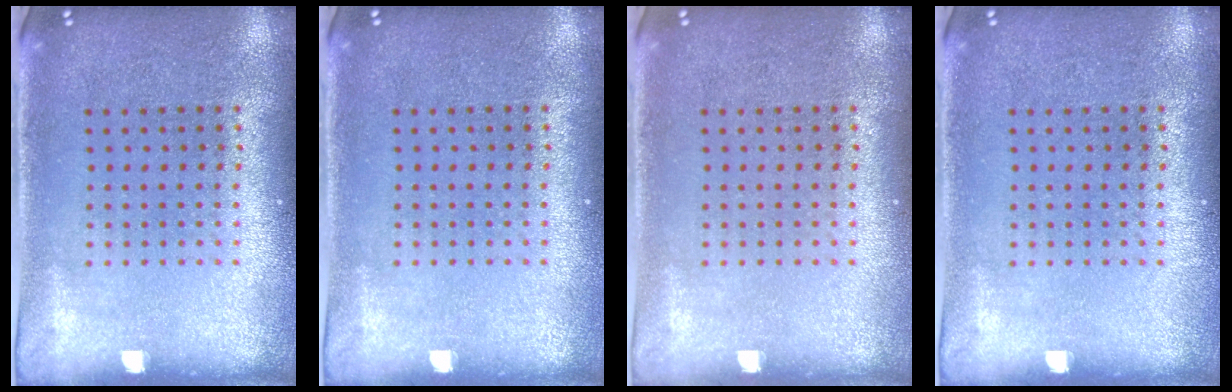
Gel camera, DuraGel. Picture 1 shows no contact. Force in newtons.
{"total": 0.0}
{"total": 0.0}
{"total": 0.0}